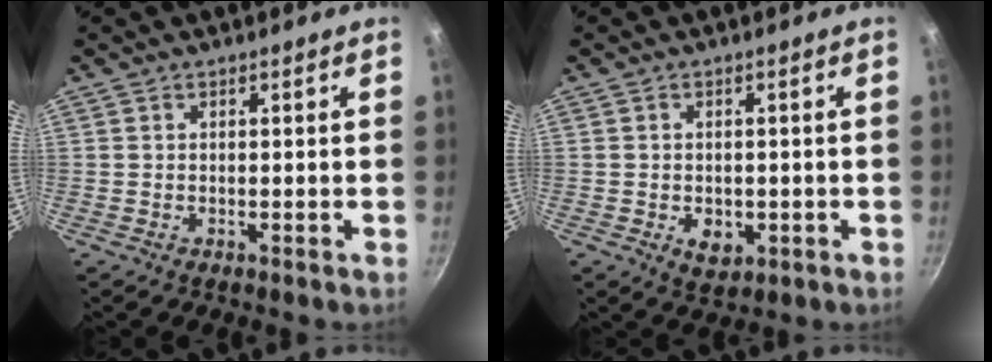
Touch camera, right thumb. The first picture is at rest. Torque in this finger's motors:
{"motor_torque": [-0.28, 0.22, -0.09, 0.01, 0.00]}